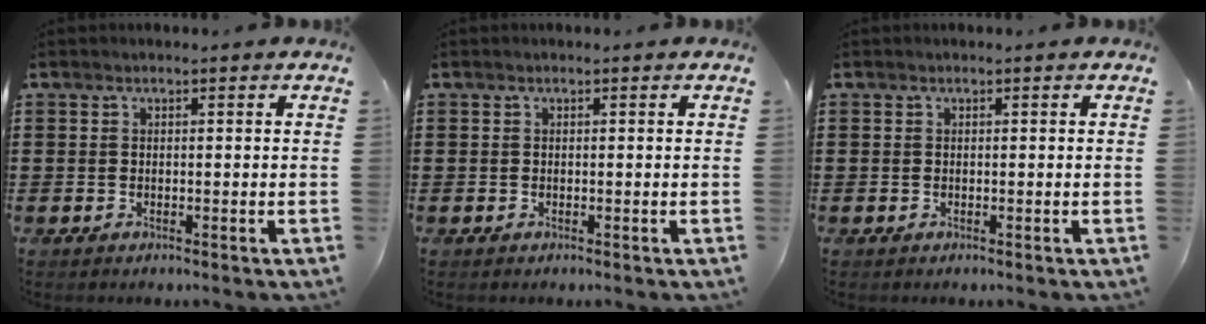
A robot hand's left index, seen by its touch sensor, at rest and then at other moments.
{"total": 0.0}
{"total": 0.0}